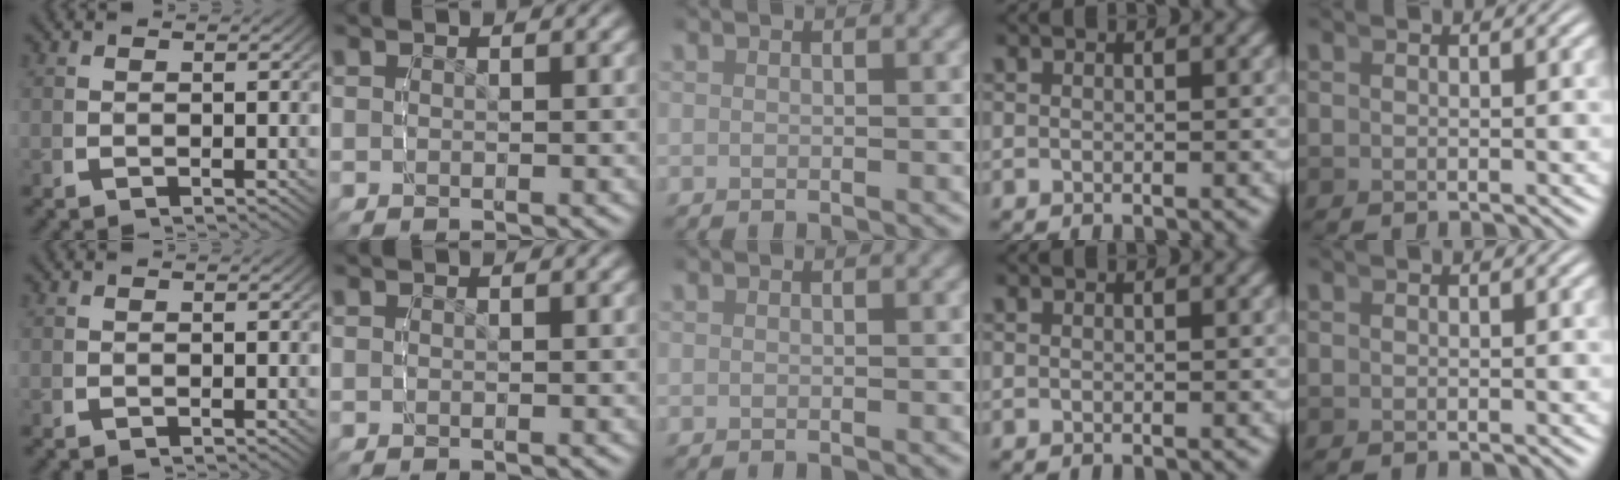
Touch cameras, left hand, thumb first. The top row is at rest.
{}